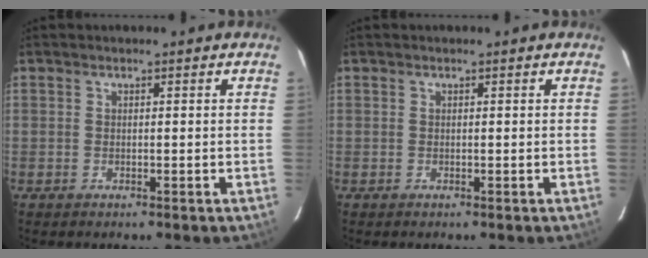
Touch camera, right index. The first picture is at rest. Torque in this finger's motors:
{"motor_torque": [0.00, 0.00, 0.00, 0.00]}